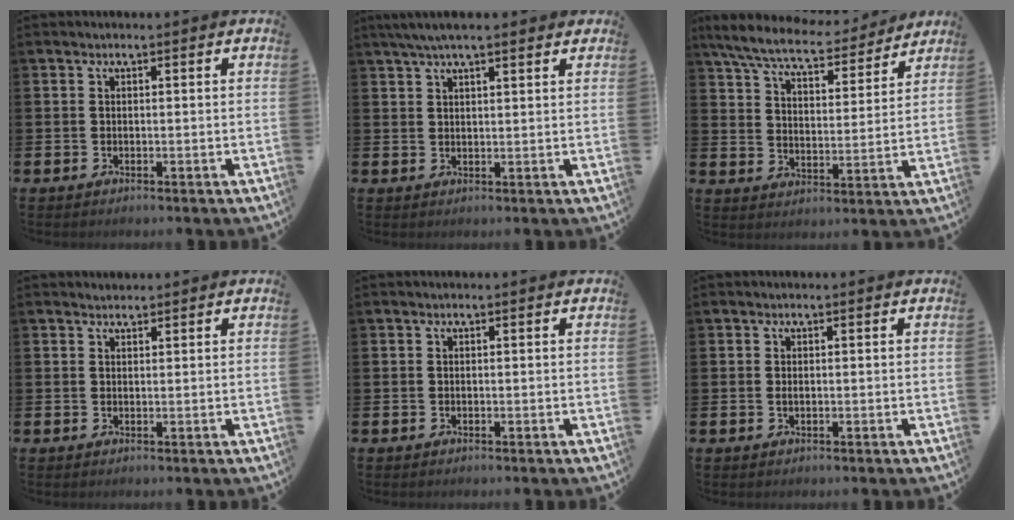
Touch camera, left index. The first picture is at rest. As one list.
[{"total": 4.3, "force": [3.4, 0.8, 2.5], "torque": [-0.049, -0.002, 0.061]}, {"total": 7.8, "force": [7.2, 1.3, 2.8], "torque": [-0.088, -0.042, 0.125]}, {"total": 1.2, "force": [1.1, 0.3, -0.1], "torque": [0.014, -0.001, 0.019]}, {"total": 0.0}, {"total": 0.6, "force": [0.0, 0.3, 0.5], "torque": [-0.010, 0.002, -0.001]}]